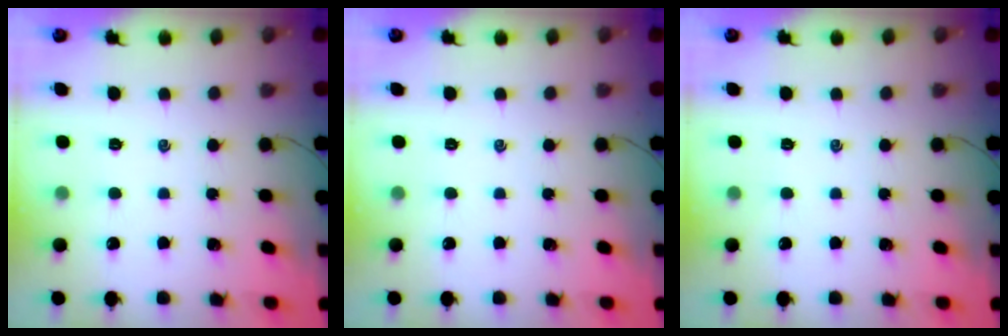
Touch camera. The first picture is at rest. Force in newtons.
{"total": 0.0}
{"total": 0.0}